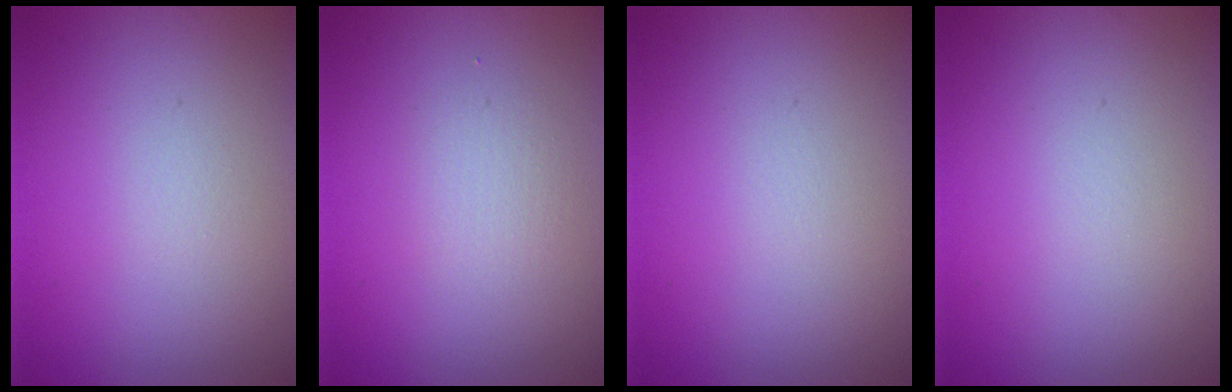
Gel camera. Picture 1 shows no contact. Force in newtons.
{"total": 1.4, "press": 1.3, "slide": 0.1}
{"total": 0.0}
{"total": 0.0}